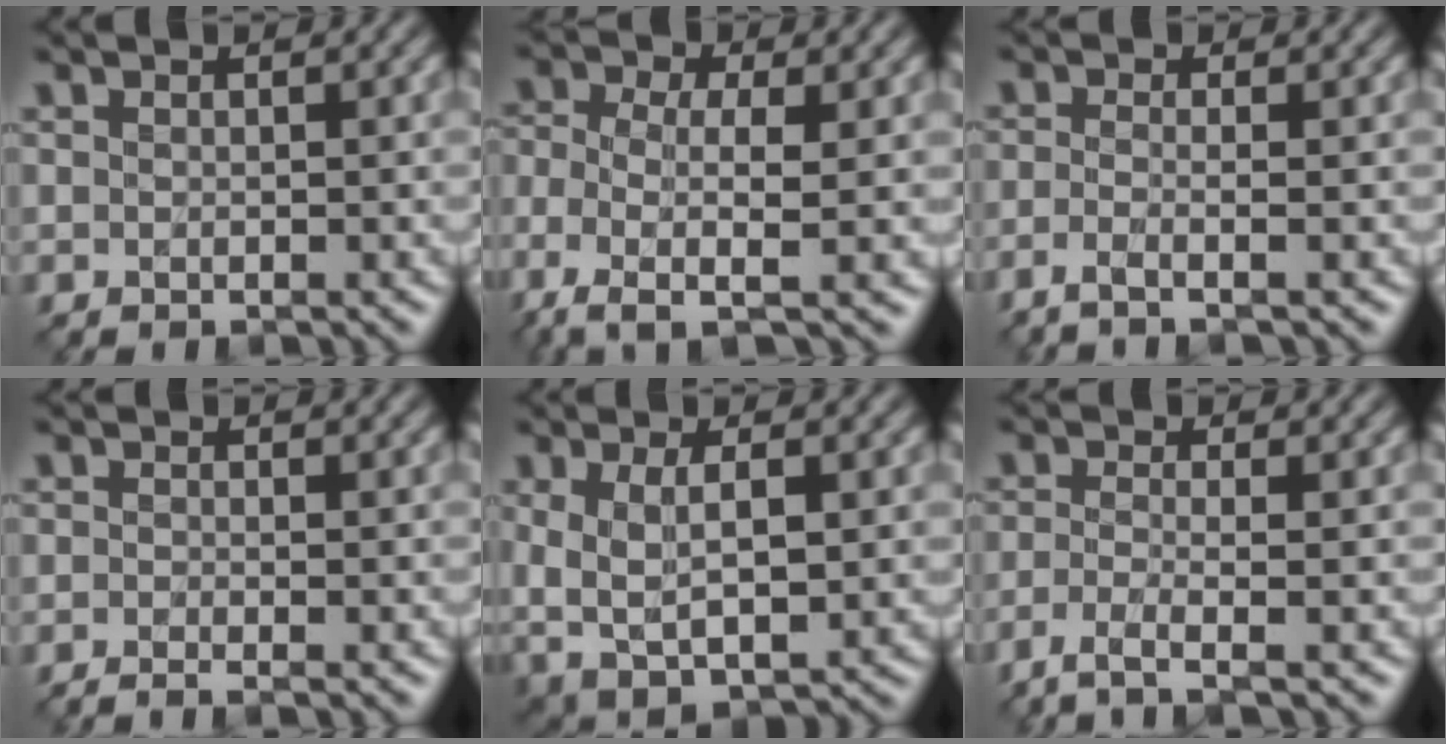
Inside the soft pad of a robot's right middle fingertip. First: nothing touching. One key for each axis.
{"total": 6.3, "fx": -2.7, "fy": 2.4, "fz": 5.2, "tx": -0.117, "ty": -0.006, "tz": -0.062}
{"total": 2.5, "fx": -1.3, "fy": 0.8, "fz": 2.1, "tx": -0.033, "ty": -0.013, "tz": -0.039}
{"total": 1.7, "fx": -1.1, "fy": 0.4, "fz": 1.2, "tx": -0.013, "ty": -0.011, "tz": -0.028}
{"total": 5.7, "fx": 0.2, "fy": 2.9, "fz": 4.8, "tx": -0.101, "ty": -0.011, "tz": 0.010}
{"total": 3.2, "fx": -1.9, "fy": 0.8, "fz": 2.5, "tx": -0.048, "ty": -0.010, "tz": -0.054}